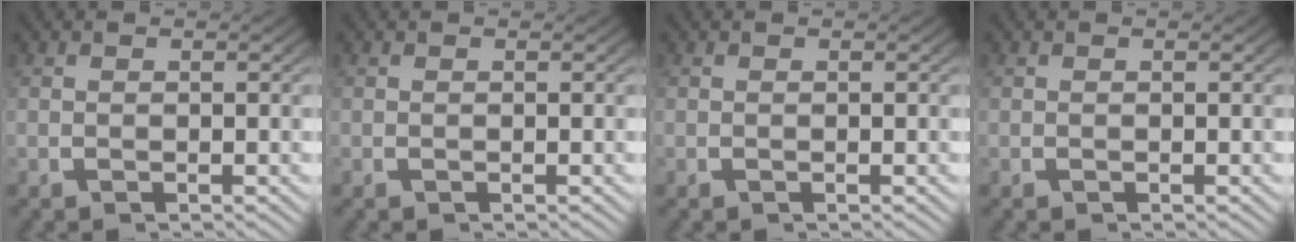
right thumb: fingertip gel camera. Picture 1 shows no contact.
{"total": 0.0}
{"total": 0.0}
{"total": 0.0}